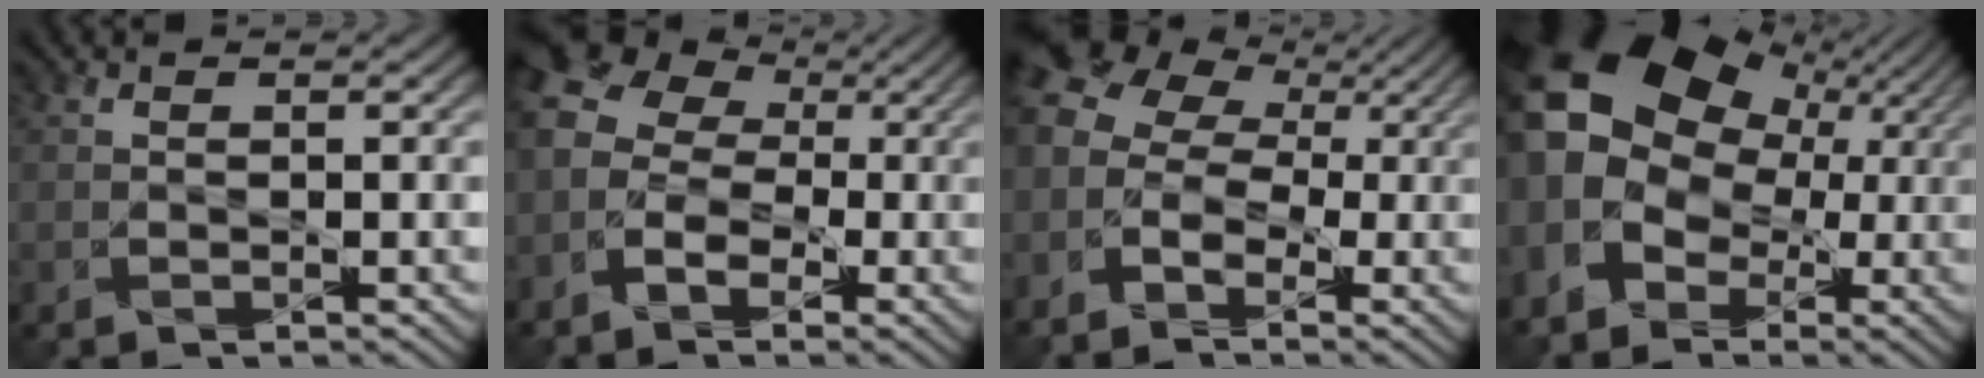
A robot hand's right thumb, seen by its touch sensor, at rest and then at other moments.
{"total": 9.5, "force": [-1.6, 7.7, 5.4], "torque": [-0.133, 0.003, -0.043]}
{"total": 8.9, "force": [-1.0, 6.7, 5.7], "torque": [-0.139, 0.006, -0.012]}
{"total": 18.4, "force": [2.6, 14.9, 10.5], "torque": [-0.240, 0.002, 0.033]}